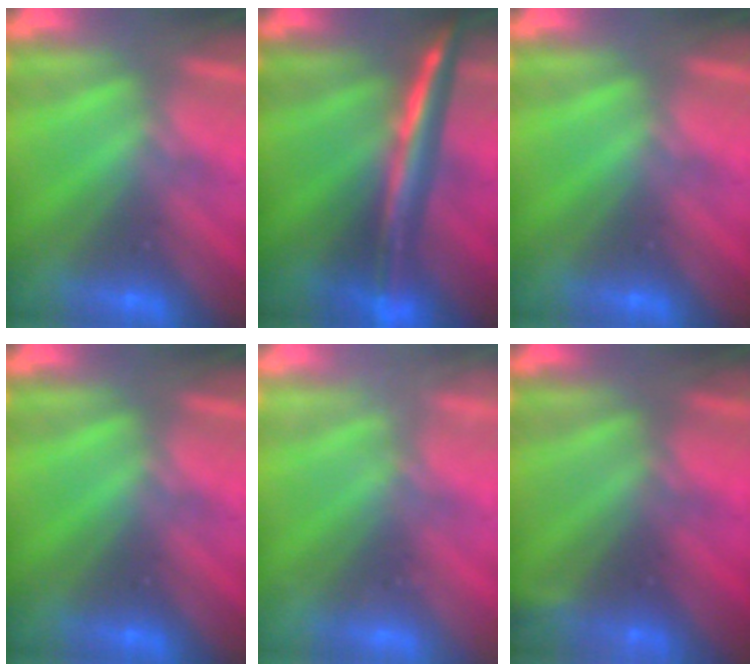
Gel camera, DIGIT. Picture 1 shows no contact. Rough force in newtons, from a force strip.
{"total": 2.9}
{"total": 0.0}
{"total": 0.0}
{"total": 2.1}
{"total": 2.4}